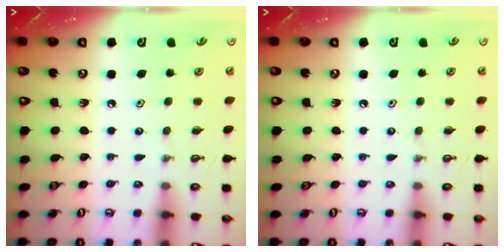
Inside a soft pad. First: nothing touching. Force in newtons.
{"total": 0.0}